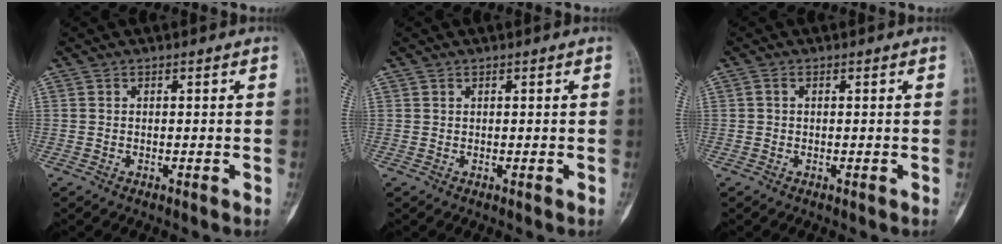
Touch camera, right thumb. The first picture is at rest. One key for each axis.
{"total": 0.0}
{"total": 0.6, "fx": 0.1, "fy": 0.5, "fz": 0.4, "tx": -0.005, "ty": 0.002, "tz": -0.001}